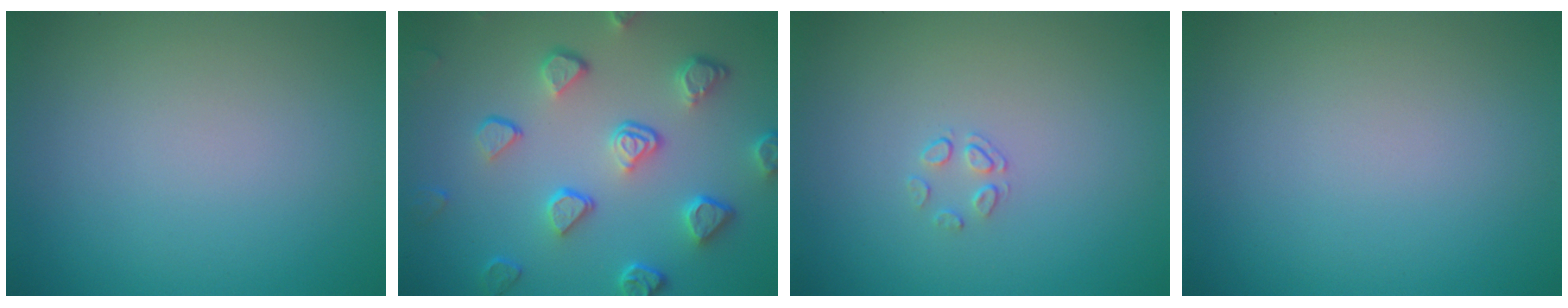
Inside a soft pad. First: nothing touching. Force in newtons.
{"total": 5.3, "press": 4.1, "slide": 3.3}
{"total": 1.1, "press": 0.5, "slide": 1.0}
{"total": 0.0}